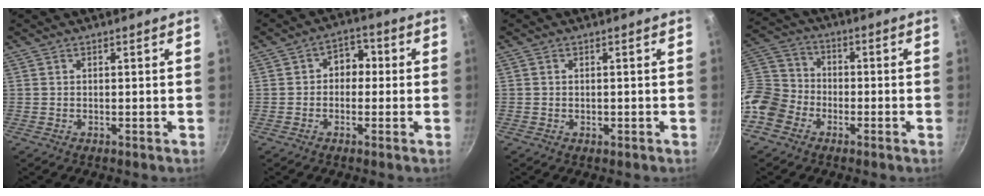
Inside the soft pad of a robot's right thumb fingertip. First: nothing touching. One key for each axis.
{"total": 5.5, "fx": 0.0, "fy": 4.4, "fz": 3.2, "tx": -0.002, "ty": 0.015, "tz": -0.010}
{"total": 0.9, "fx": -0.1, "fy": 0.7, "fz": 0.5, "tx": -0.005, "ty": 0.002, "tz": -0.002}
{"total": 11.3, "fx": -5.1, "fy": 8.8, "fz": 4.8, "tx": -0.070, "ty": 0.047, "tz": -0.117}